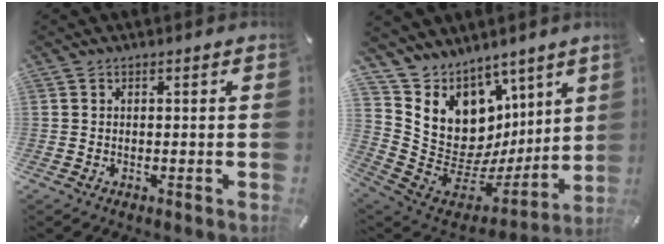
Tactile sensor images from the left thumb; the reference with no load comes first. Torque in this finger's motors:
{"motor_torque": [1.33, -0.15, 1.34, -1.43, 0.10]}